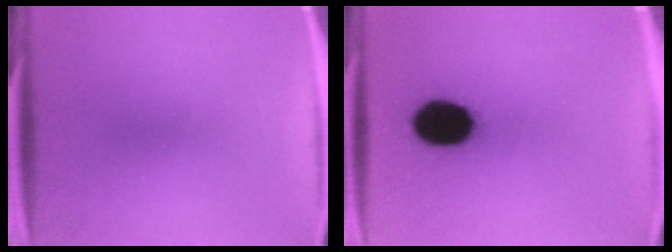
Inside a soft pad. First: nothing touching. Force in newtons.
{"total": 15.2}